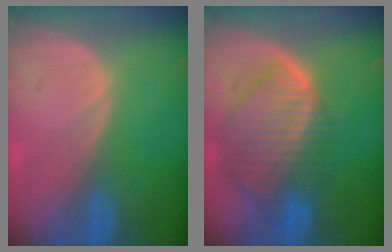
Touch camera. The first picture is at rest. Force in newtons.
{"total": 10.1, "press": 8.8, "slide": 5.1}